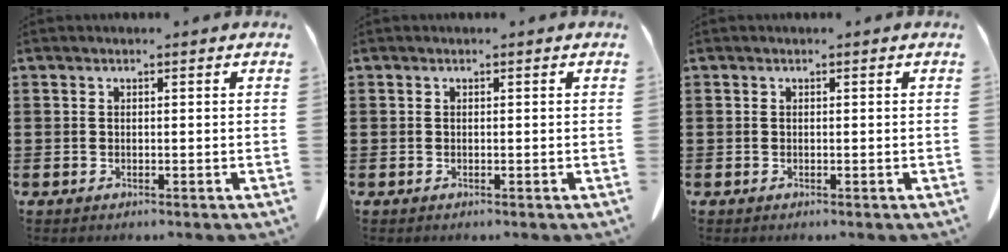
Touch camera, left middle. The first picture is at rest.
{"total": 0.0}
{"total": 0.0}